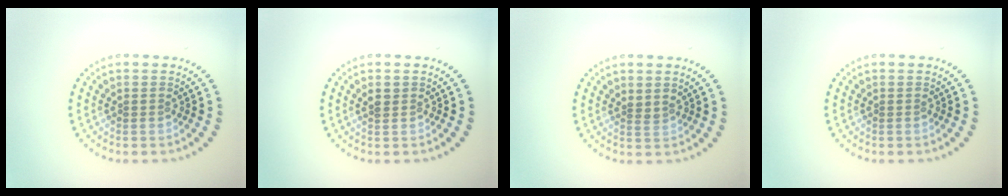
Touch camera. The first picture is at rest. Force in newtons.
{"total": 1.3, "press": 1.2, "slide": 0.4}
{"total": 0.9, "press": 0.6, "slide": 0.7}
{"total": 0.0}